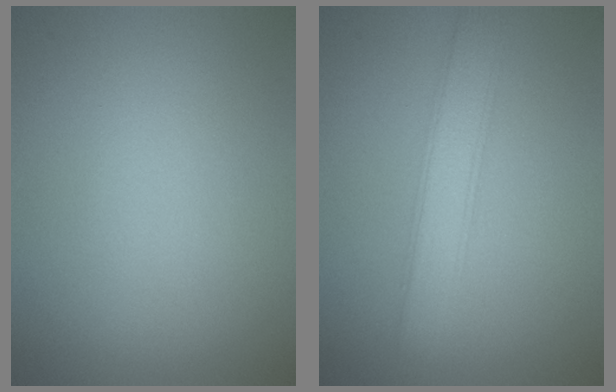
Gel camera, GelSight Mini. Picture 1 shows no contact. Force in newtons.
{"total": 3.5, "press": 3.5, "slide": 0.1}